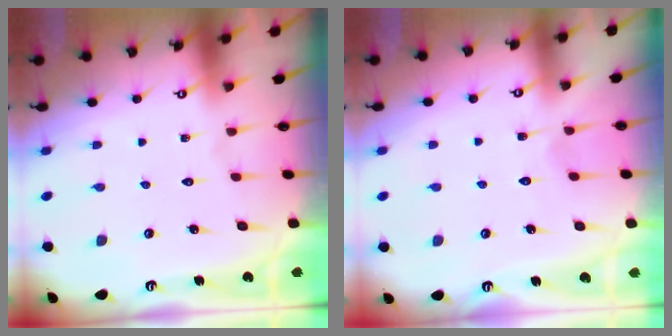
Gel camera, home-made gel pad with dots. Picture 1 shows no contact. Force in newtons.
{"total": 3.1, "press": 3.1, "slide": 0.4}